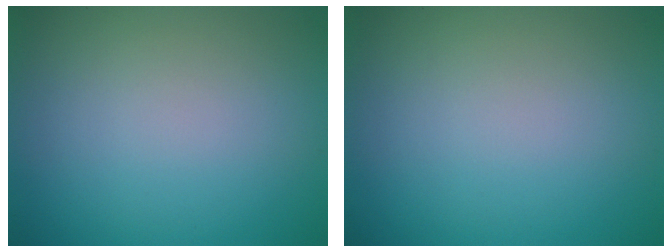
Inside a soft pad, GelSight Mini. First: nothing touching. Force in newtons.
{"total": 0.0}